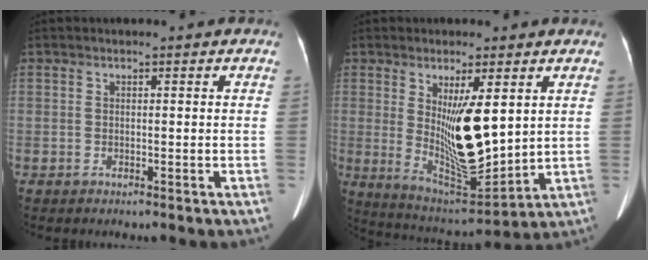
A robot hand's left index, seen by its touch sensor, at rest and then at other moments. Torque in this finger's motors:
{"motor_torque": [1.09, 0.38, 1.05, 0.21]}